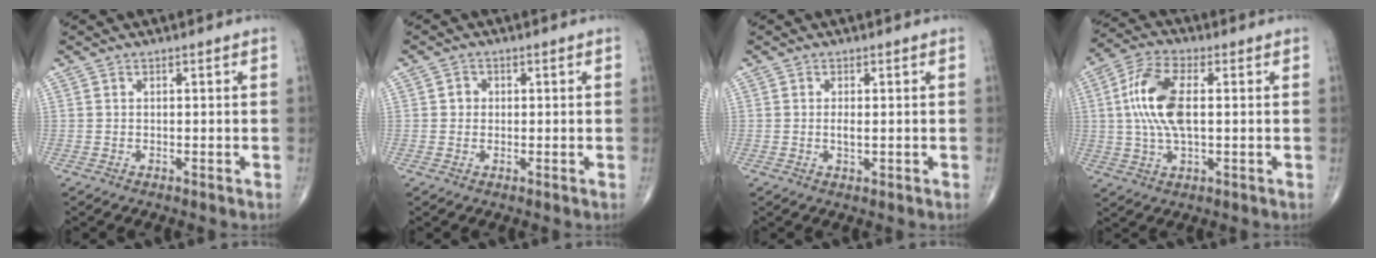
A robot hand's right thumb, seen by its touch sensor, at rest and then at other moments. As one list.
[{"total": 1.7, "force": [0.1, 1.6, 0.6], "torque": [0.001, 0.004, -0.001]}, {"total": 1.6, "force": [0.0, 0.5, 1.5], "torque": [-0.029, -0.002, 0.000]}, {"total": 11.8, "force": [1.1, 5.2, 10.5], "torque": [-0.226, 0.013, 0.020]}]